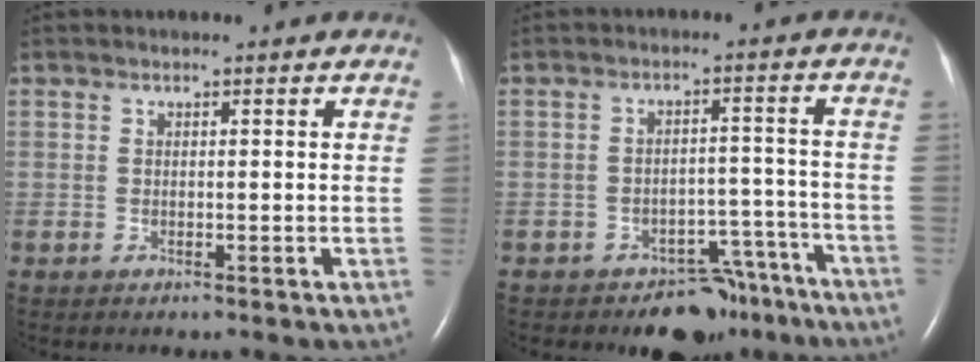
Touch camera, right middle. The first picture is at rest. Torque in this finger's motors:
{"motor_torque": [0.11, -0.12, 0.03, 0.01]}